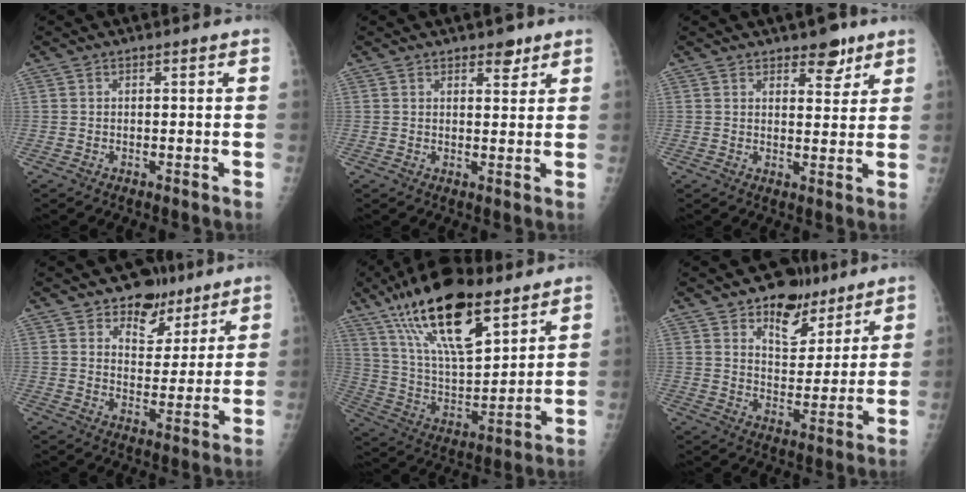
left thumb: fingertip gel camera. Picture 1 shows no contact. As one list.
[{"total": 3.0, "force": [2.2, 1.5, 1.4], "torque": [-0.004, -0.013, 0.031]}, {"total": 5.2, "force": [3.7, 2.5, 2.7], "torque": [-0.011, -0.023, 0.052]}, {"total": 8.9, "force": [6.3, 5.8, 2.3], "torque": [0.007, -0.033, 0.098]}, {"total": 23.0, "force": [14.3, 8.8, 15.8], "torque": [-0.260, -0.051, 0.258]}, {"total": 10.9, "force": [7.4, 6.7, 4.4], "torque": [-0.027, -0.042, 0.116]}]